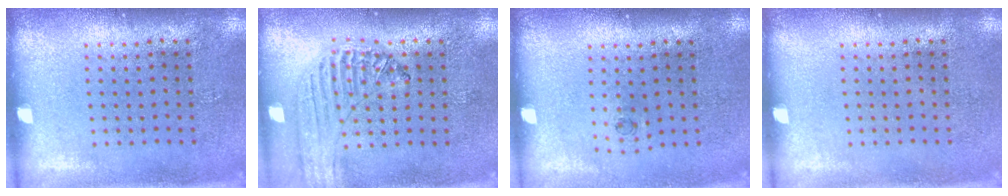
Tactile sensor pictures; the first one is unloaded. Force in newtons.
{"total": 0.8, "press": 0.8, "slide": 0.1}
{"total": 0.6, "press": 0.3, "slide": 0.5}
{"total": 0.0}